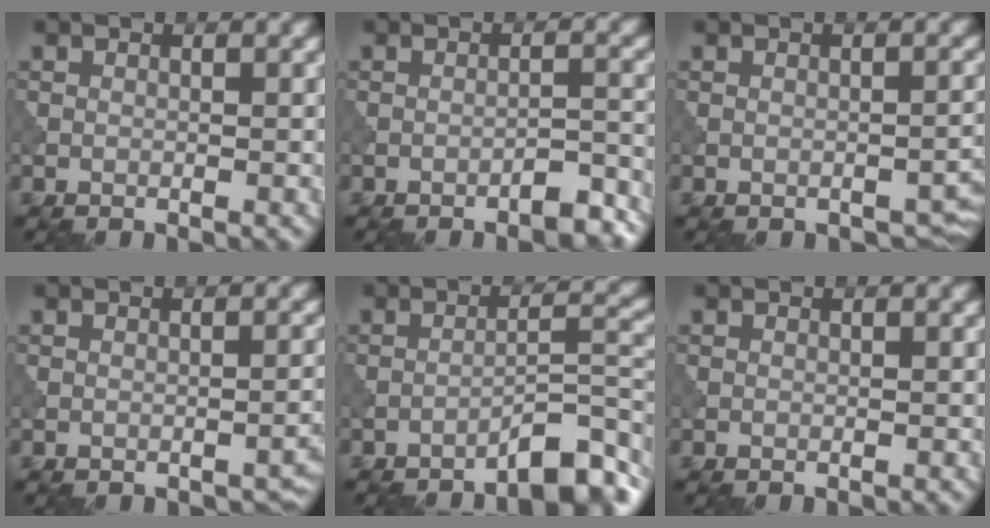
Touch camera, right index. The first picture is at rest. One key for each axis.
{"total": 3.1, "fx": -2.4, "fy": 0.7, "fz": 1.8, "tx": -0.023, "ty": 0.010, "tz": -0.036}
{"total": 1.9, "fx": -1.2, "fy": 0.9, "fz": 1.1, "tx": -0.011, "ty": -0.003, "tz": -0.012}
{"total": 1.5, "fx": -1.1, "fy": 0.6, "fz": 0.9, "tx": -0.008, "ty": -0.001, "tz": -0.012}
{"total": 5.3, "fx": -3.9, "fy": 0.9, "fz": 3.5, "tx": -0.047, "ty": 0.017, "tz": -0.058}
{"total": 0.0}